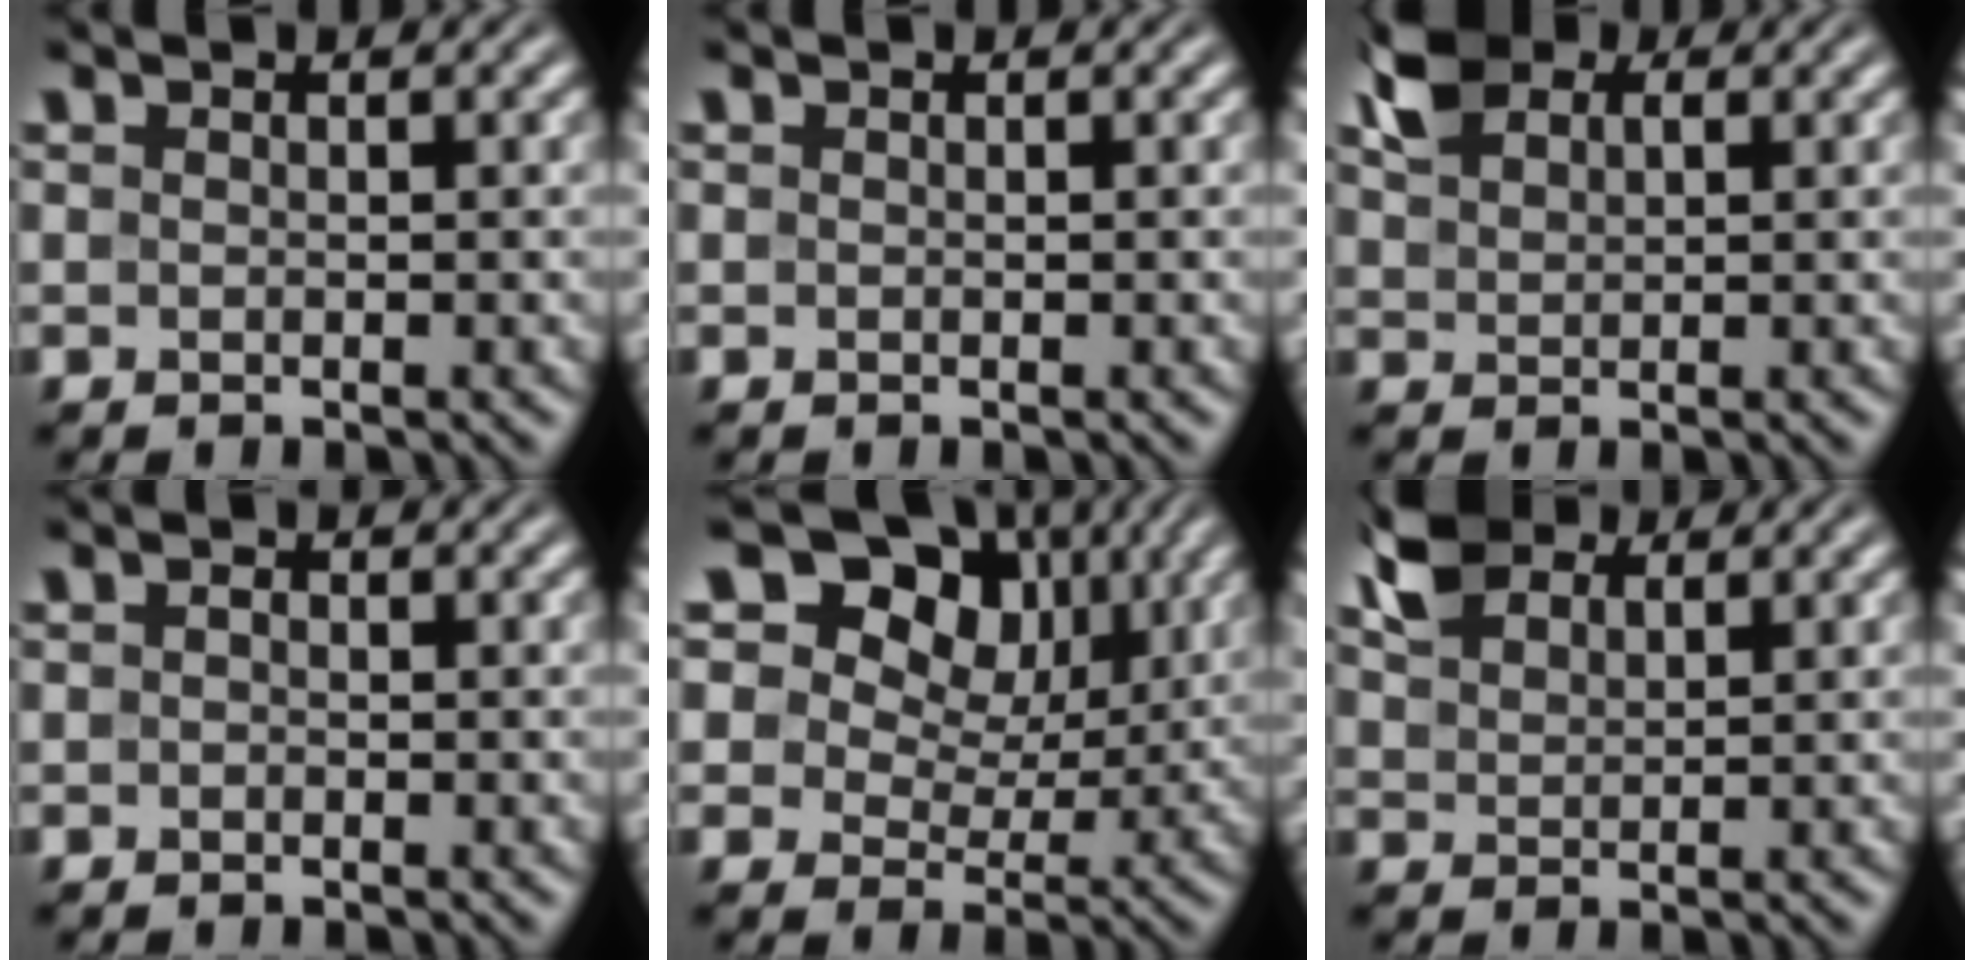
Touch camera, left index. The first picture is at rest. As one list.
[{"total": 0.0}, {"total": 3.2, "force": [1.9, 1.9, 1.6], "torque": [-0.039, 0.007, 0.038]}, {"total": 0.6, "force": [-0.2, 0.5, 0.3], "torque": [-0.003, -0.002, -0.005]}, {"total": 15.6, "force": [8.8, 10.1, 7.9], "torque": [-0.148, 0.045, 0.147]}, {"total": 3.7, "force": [2.7, 2.0, 1.6], "torque": [-0.041, 0.009, 0.054]}]